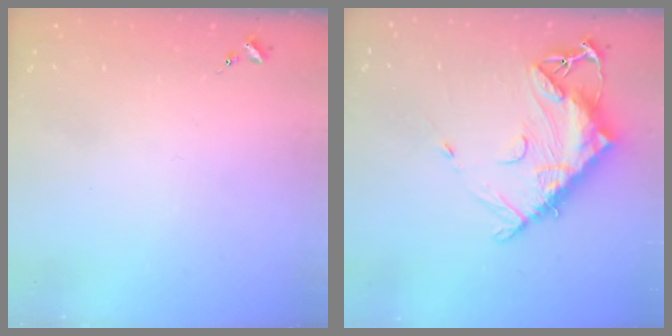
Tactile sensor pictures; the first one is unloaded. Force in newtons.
{"total": 14.5, "press": 14.4, "slide": 1.4}